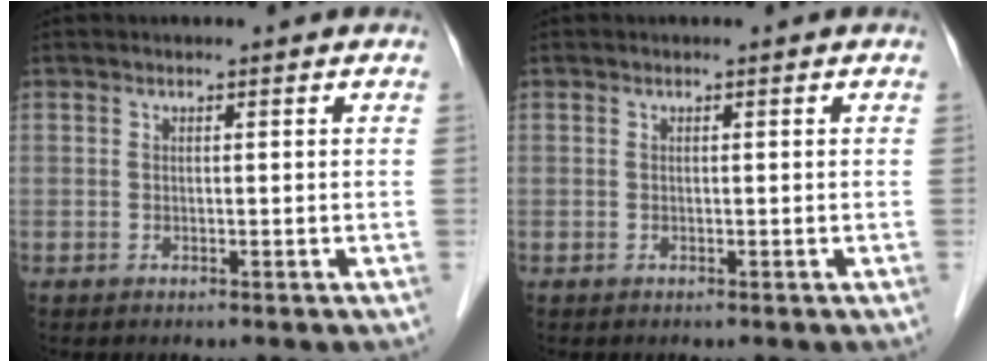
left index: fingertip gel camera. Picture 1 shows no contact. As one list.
[{"total": 0.0}]